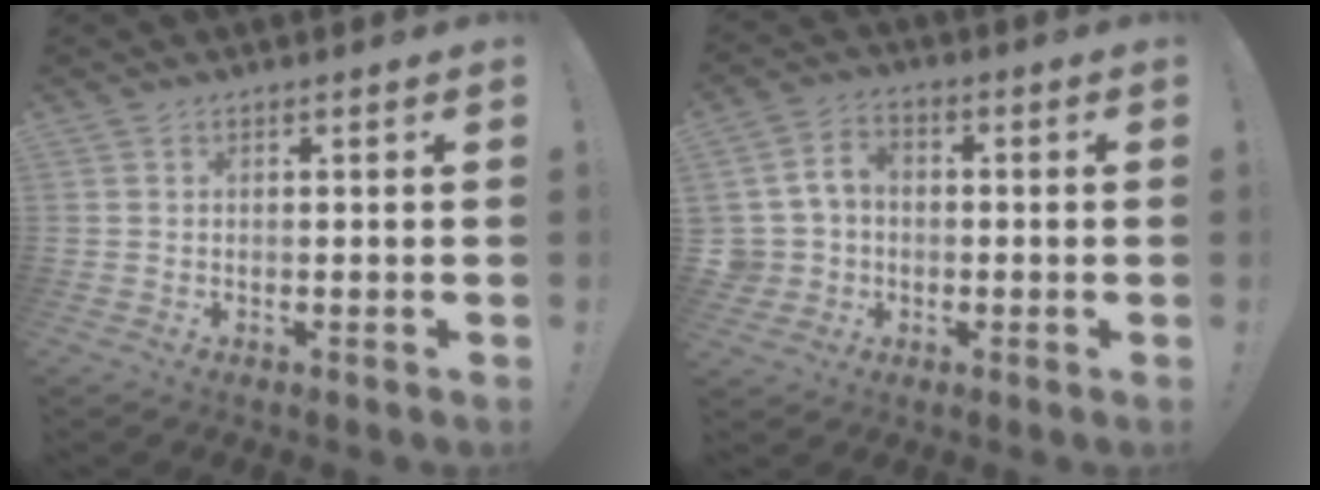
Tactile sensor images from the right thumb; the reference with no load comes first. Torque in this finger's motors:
{"motor_torque": [-0.30, 0.28, -0.25, 0.18, -0.03]}